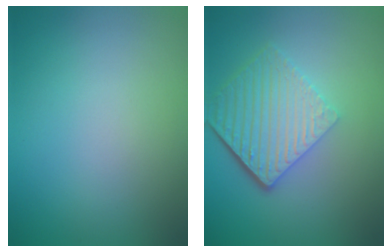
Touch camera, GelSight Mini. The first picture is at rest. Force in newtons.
{"total": 6.2, "press": 4.2, "slide": 4.6}